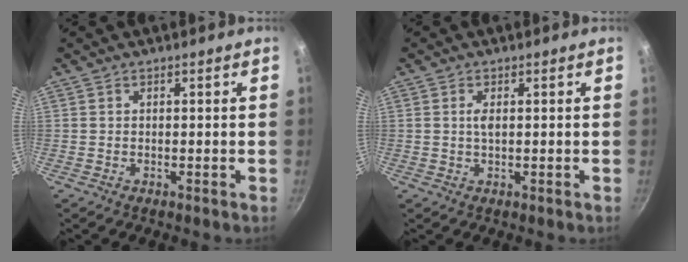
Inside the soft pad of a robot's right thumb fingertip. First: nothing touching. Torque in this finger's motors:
{"motor_torque": [0.50, 0.64, 0.76, 0.10, 0.06]}